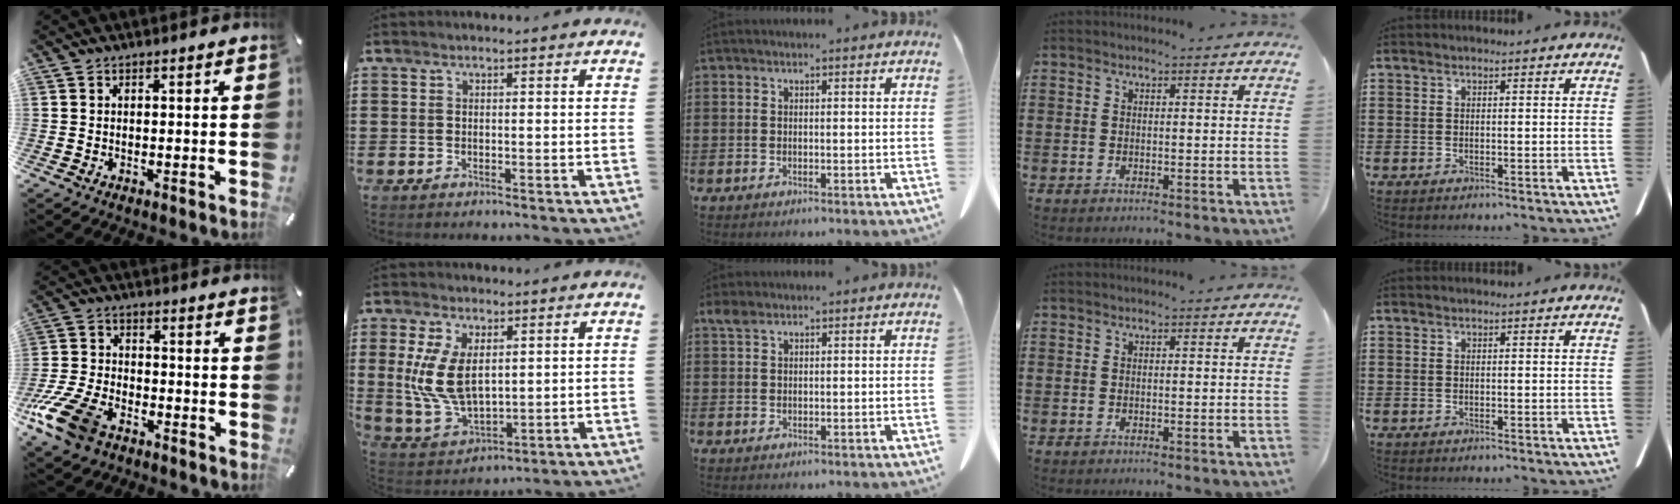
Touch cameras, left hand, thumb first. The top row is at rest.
{"thumb": {"total": 12.9, "force": [-7.8, 7.1, 7.4], "torque": [-0.157, 0.037, -0.145]}, "index": {"total": 9.9, "force": [1.8, 5.7, 7.9], "torque": [-0.194, -0.002, 0.031]}, "middle": {"total": 1.9, "force": [1.2, 0.9, 1.2], "torque": [-0.030, 0.003, 0.022]}}